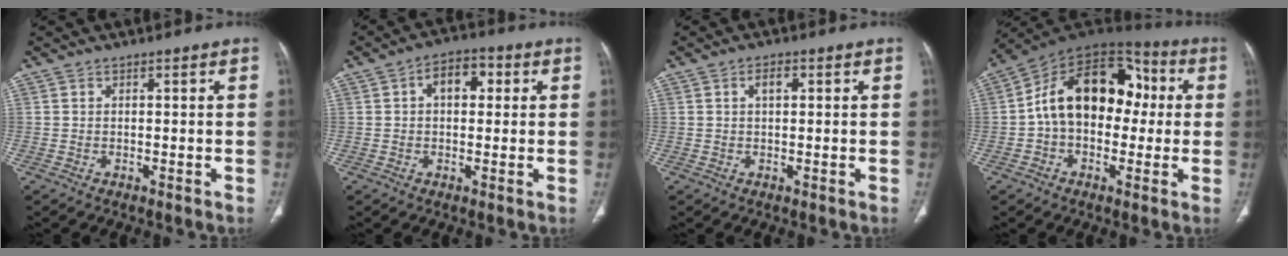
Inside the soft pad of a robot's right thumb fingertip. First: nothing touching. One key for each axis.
{"total": 6.5, "fx": 1.4, "fy": 4.1, "fz": 4.8, "tx": -0.054, "ty": 0.016, "tz": 0.014}
{"total": 2.3, "fx": 0.7, "fy": 1.2, "fz": 1.8, "tx": -0.031, "ty": 0.006, "tz": 0.011}
{"total": 19.0, "fx": 1.0, "fy": 12.8, "fz": 14.0, "tx": -0.188, "ty": 0.051, "tz": 0.006}